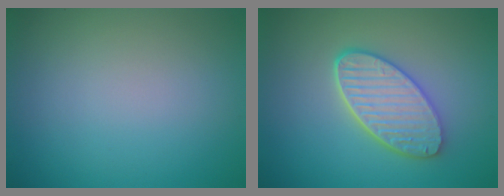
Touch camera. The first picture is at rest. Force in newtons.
{"total": 5.3, "press": 4.3, "slide": 3.1}